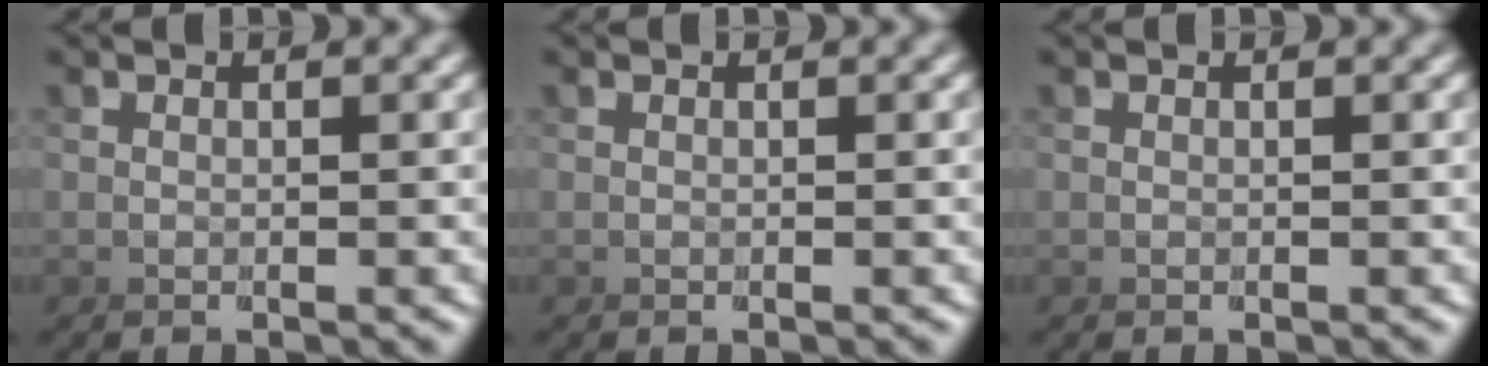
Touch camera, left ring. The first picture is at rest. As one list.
[{"total": 0.0}, {"total": 0.0}]